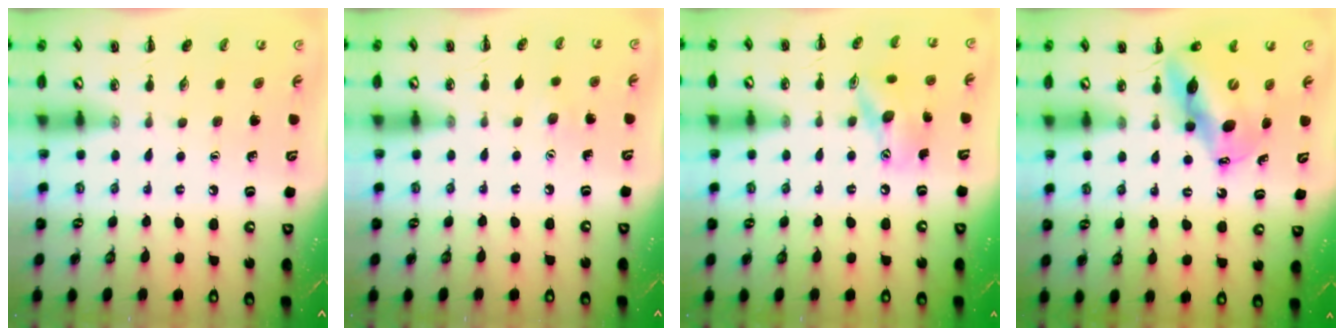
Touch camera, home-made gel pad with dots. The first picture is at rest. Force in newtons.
{"total": 3.4, "press": 3.3, "slide": 0.8}
{"total": 13.2, "press": 13.0, "slide": 2.0}
{"total": 12.9, "press": 12.5, "slide": 3.4}